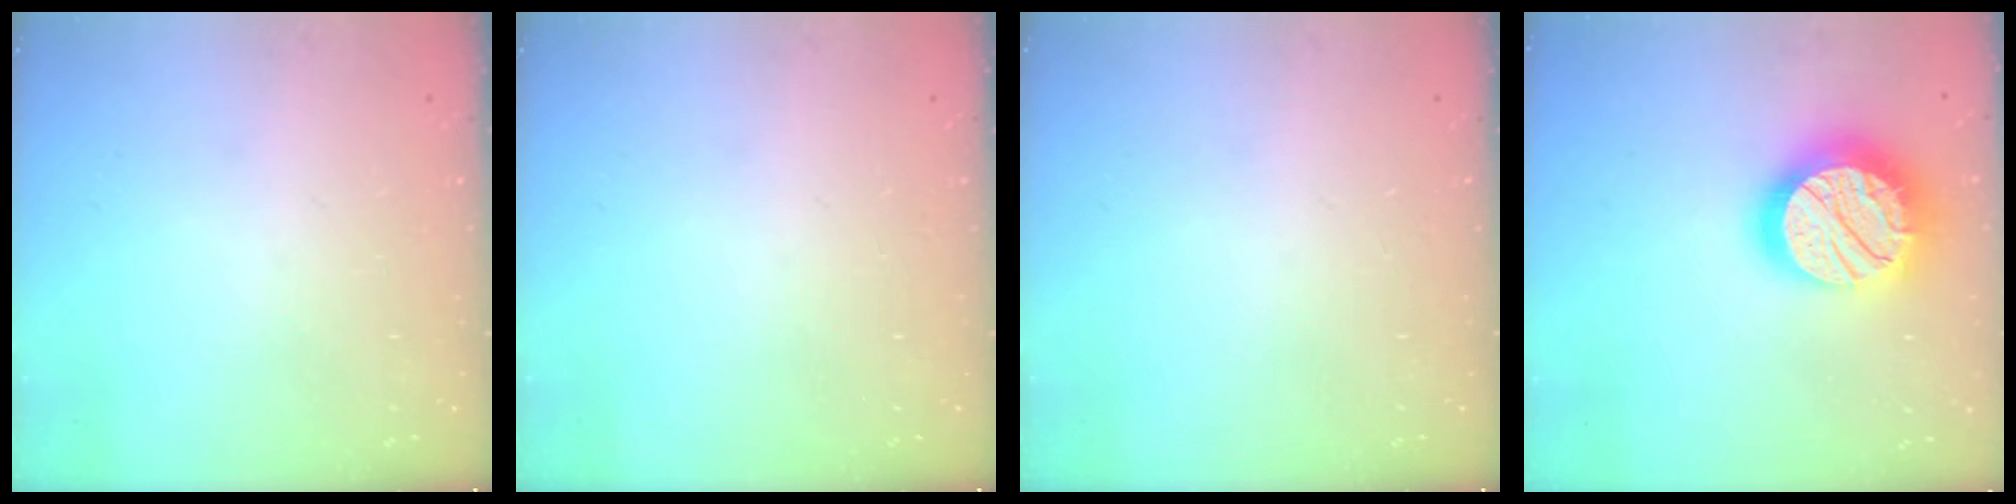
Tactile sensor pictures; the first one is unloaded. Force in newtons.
{"total": 0.0}
{"total": 0.0}
{"total": 24.1, "press": 24.0, "slide": 1.8}